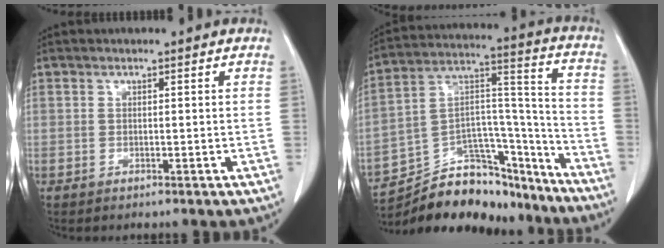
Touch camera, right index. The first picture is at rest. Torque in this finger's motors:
{"motor_torque": [0.18, -0.42, 0.51, 0.10]}